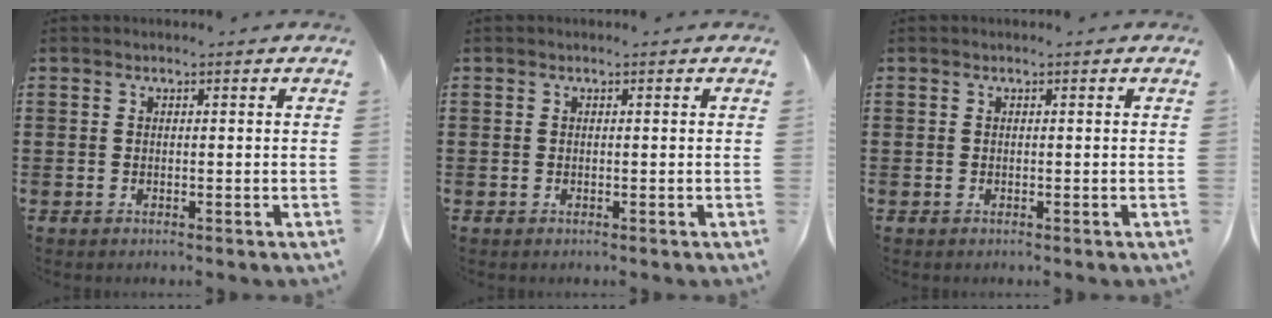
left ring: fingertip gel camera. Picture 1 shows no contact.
{"total": 0.0}
{"total": 0.0}